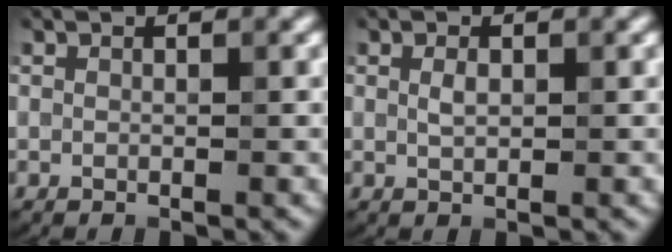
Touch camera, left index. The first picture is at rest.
{"total": 1.3, "force": [0.5, 0.6, 1.0], "torque": [-0.022, 0.000, 0.007]}